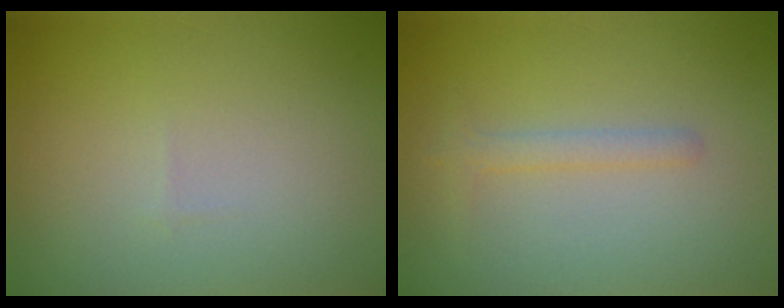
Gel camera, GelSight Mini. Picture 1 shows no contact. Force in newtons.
{"total": 1.3, "press": 1.3, "slide": 0.1}